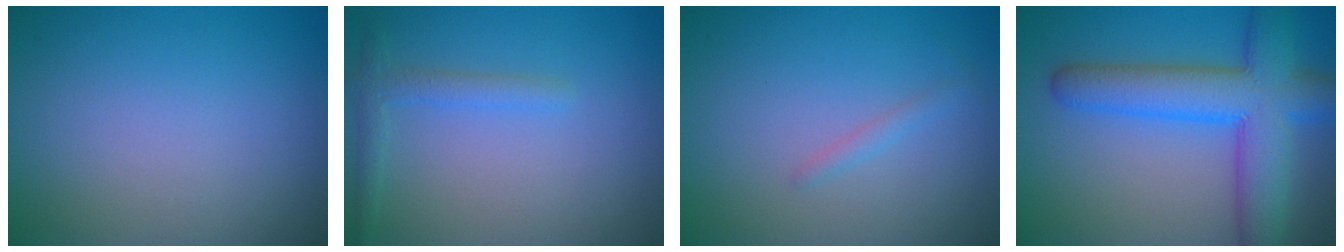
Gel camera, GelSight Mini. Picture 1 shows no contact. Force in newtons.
{"total": 1.7, "press": 1.7, "slide": 0.1}
{"total": 0.8, "press": 0.8, "slide": 0.1}
{"total": 8.4, "press": 8.4, "slide": 0.4}